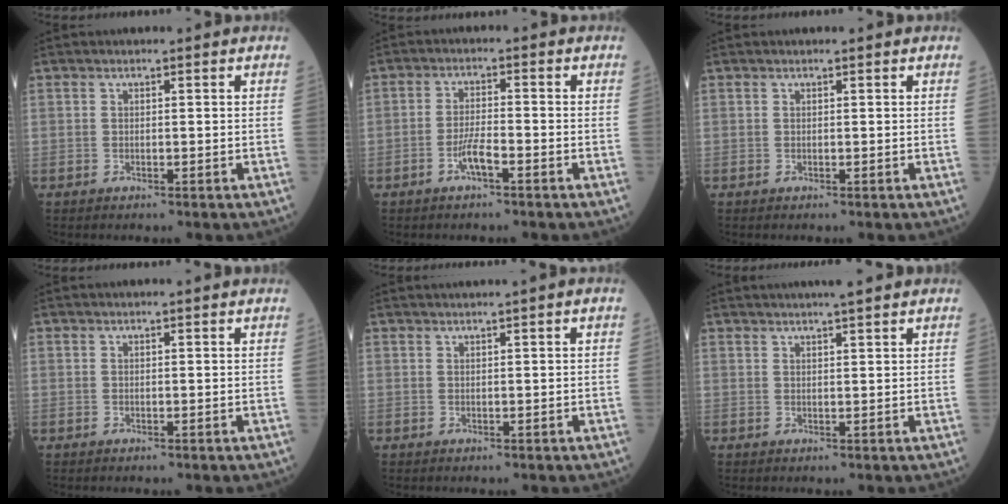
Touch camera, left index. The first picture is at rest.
{"total": 3.5, "force": [-2.0, 0.4, 2.8], "torque": [-0.058, 0.001, -0.038]}
{"total": 0.0}
{"total": 2.0, "force": [1.9, -0.3, 0.7], "torque": [-0.012, 0.006, 0.021]}
{"total": 2.5, "force": [2.0, -0.9, 1.2], "torque": [-0.013, 0.013, 0.040]}
{"total": 6.0, "force": [5.2, 0.0, 3.1], "torque": [-0.049, 0.017, 0.071]}